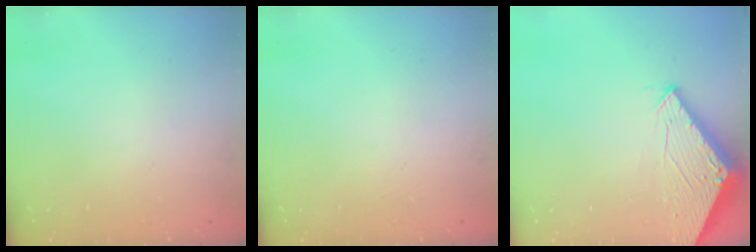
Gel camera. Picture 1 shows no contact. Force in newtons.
{"total": 0.0}
{"total": 2.8, "press": 2.8, "slide": 0.1}